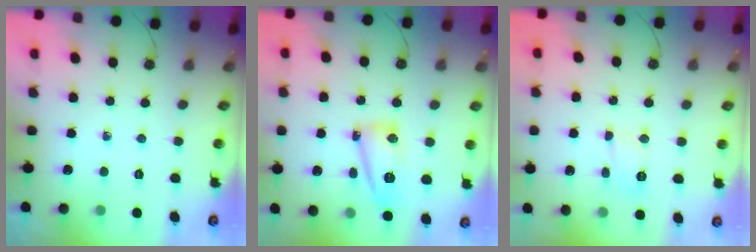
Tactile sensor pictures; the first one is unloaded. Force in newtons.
{"total": 10.5, "press": 10.2, "slide": 2.1}
{"total": 4.7, "press": 4.7, "slide": 0.6}